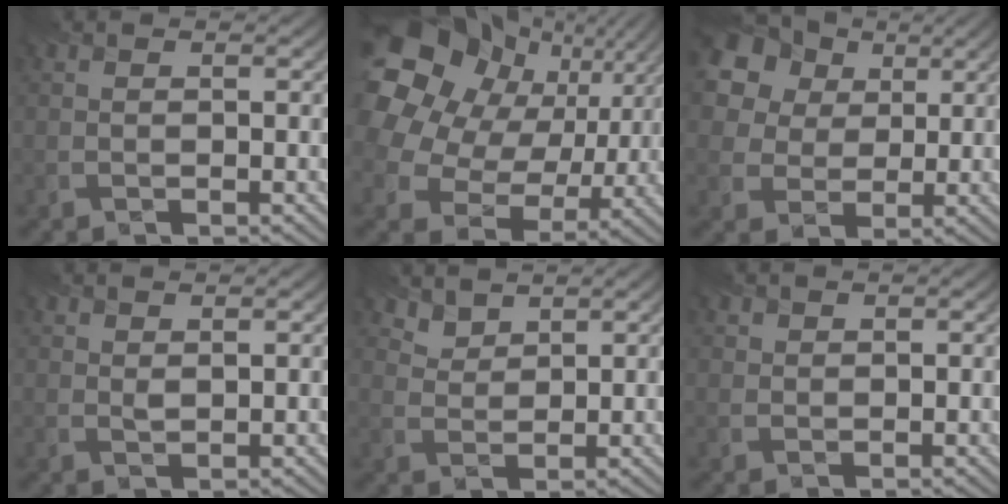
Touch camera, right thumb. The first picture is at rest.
{"total": 21.0, "force": [5.8, 17.1, 10.8], "torque": [-0.303, 0.013, 0.125]}
{"total": 17.9, "force": [9.3, 13.1, 7.9], "torque": [-0.242, 0.048, 0.184]}
{"total": 1.2, "force": [1.1, 0.5, 0.4], "torque": [-0.013, -0.005, 0.025]}
{"total": 2.9, "force": [2.6, 1.2, 0.3], "torque": [-0.015, -0.006, 0.064]}
{"total": 1.5, "force": [1.2, 1.0, 0.0], "torque": [-0.002, 0.001, 0.027]}